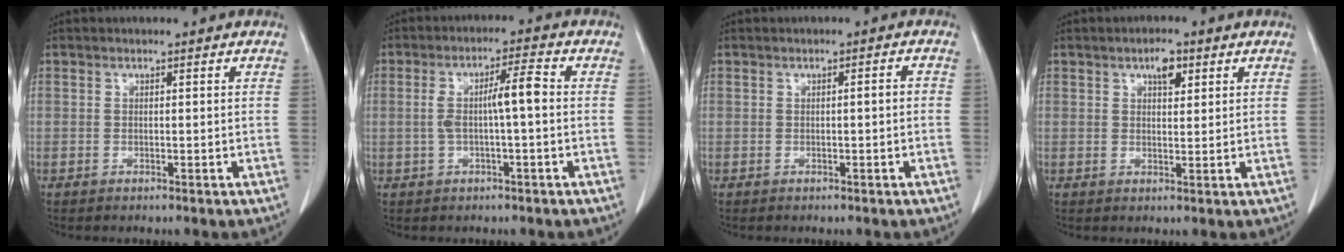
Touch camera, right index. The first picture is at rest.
{"total": 6.2, "force": [-0.1, 1.0, 6.1], "torque": [-0.116, 0.020, 0.000]}
{"total": 1.8, "force": [-0.2, 0.5, 1.7], "torque": [-0.033, 0.010, 0.002]}
{"total": 3.7, "force": [1.9, 1.7, 2.7], "torque": [-0.047, 0.003, 0.032]}